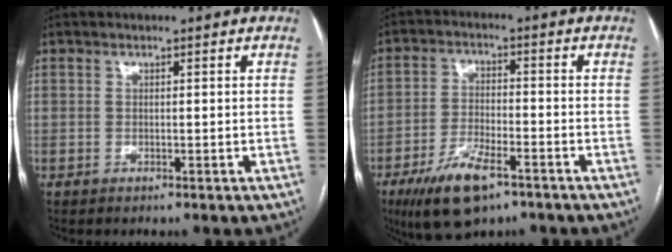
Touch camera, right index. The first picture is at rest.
{"total": 9.9, "force": [-6.0, 3.3, 7.1], "torque": [-0.140, -0.013, -0.100]}